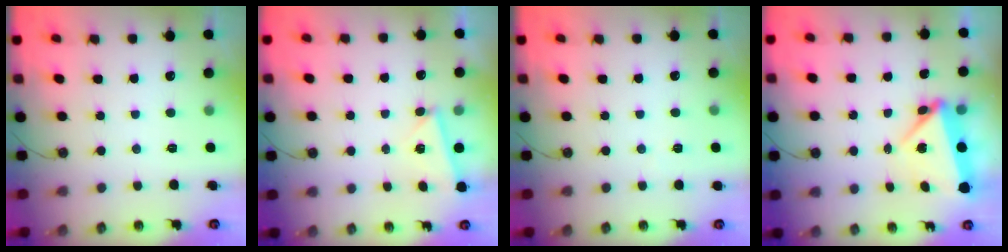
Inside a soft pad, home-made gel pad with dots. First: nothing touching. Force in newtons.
{"total": 3.0, "press": 2.8, "slide": 1.3}
{"total": 2.0, "press": 1.9, "slide": 0.8}
{"total": 9.3, "press": 4.9, "slide": 7.9}